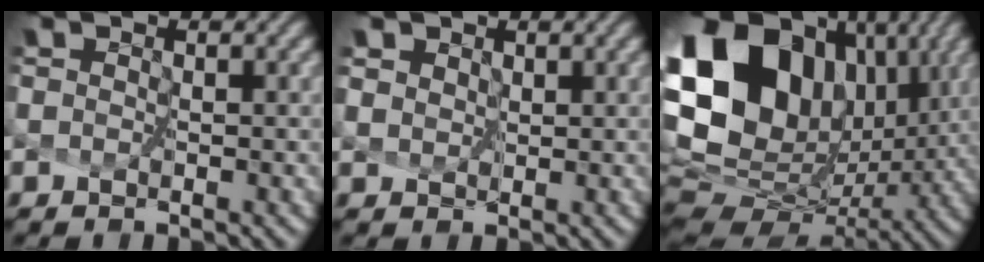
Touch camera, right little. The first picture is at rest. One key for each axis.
{"total": 4.3, "fx": 2.1, "fy": 3.1, "fz": 2.1, "tx": -0.047, "ty": 0.022, "tz": 0.016}
{"total": 17.9, "fx": 5.6, "fy": 12.8, "fz": 11.2, "tx": -0.245, "ty": 0.021, "tz": 0.119}